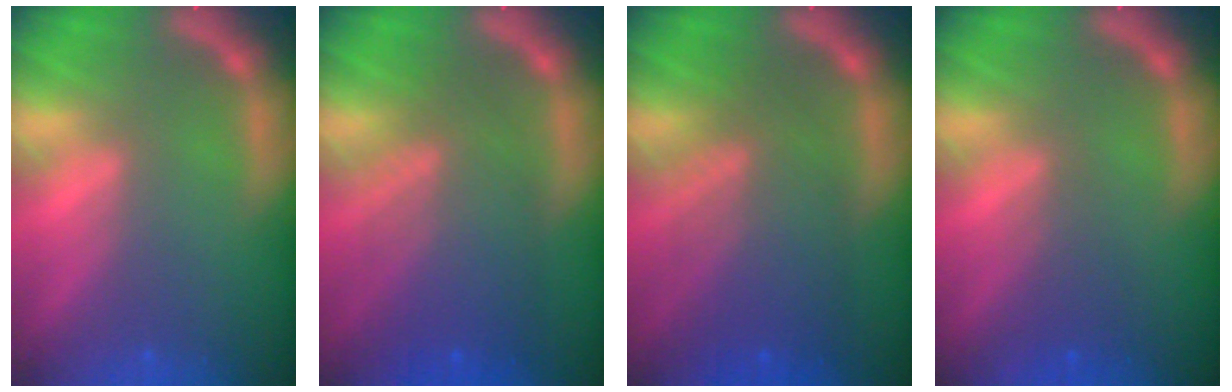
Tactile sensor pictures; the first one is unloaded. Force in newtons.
{"total": 7.6}
{"total": 7.6}
{"total": 2.0}